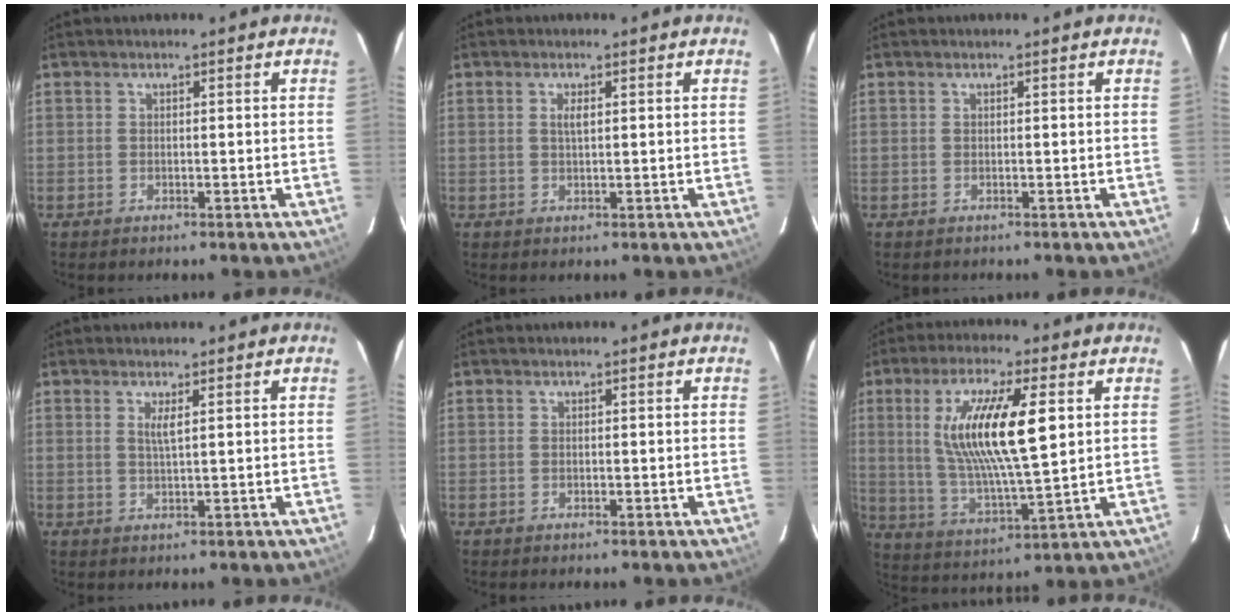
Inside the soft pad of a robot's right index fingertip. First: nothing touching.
{"total": 1.6, "force": [0.5, 0.4, 1.5], "torque": [-0.026, 0.001, 0.008]}
{"total": 0.0}
{"total": 2.0, "force": [0.8, -0.1, 1.8], "torque": [-0.031, -0.002, 0.014]}
{"total": 0.0}
{"total": 16.6, "force": [4.0, 3.7, 15.7], "torque": [-0.296, -0.004, 0.083]}